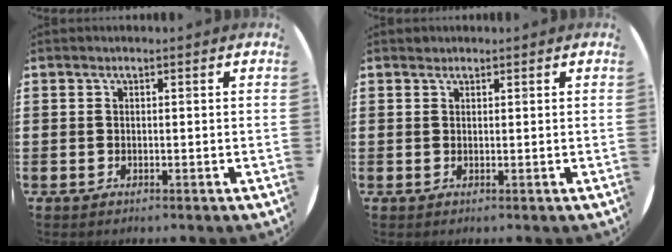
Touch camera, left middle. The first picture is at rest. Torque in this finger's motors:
{"motor_torque": [0.35, -0.28, -0.04, -0.01]}